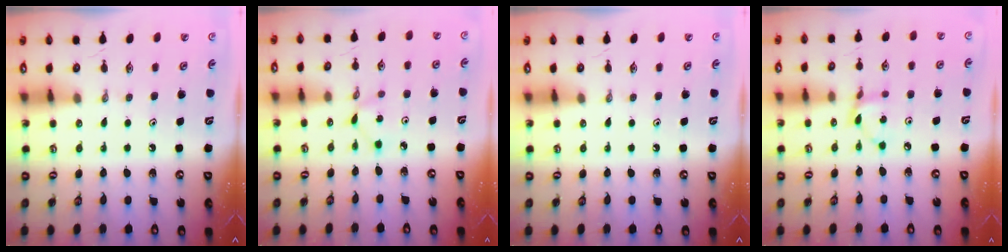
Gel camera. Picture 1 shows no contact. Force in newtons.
{"total": 1.7, "press": 1.6, "slide": 0.2}
{"total": 0.0}
{"total": 4.3, "press": 4.3, "slide": 0.2}